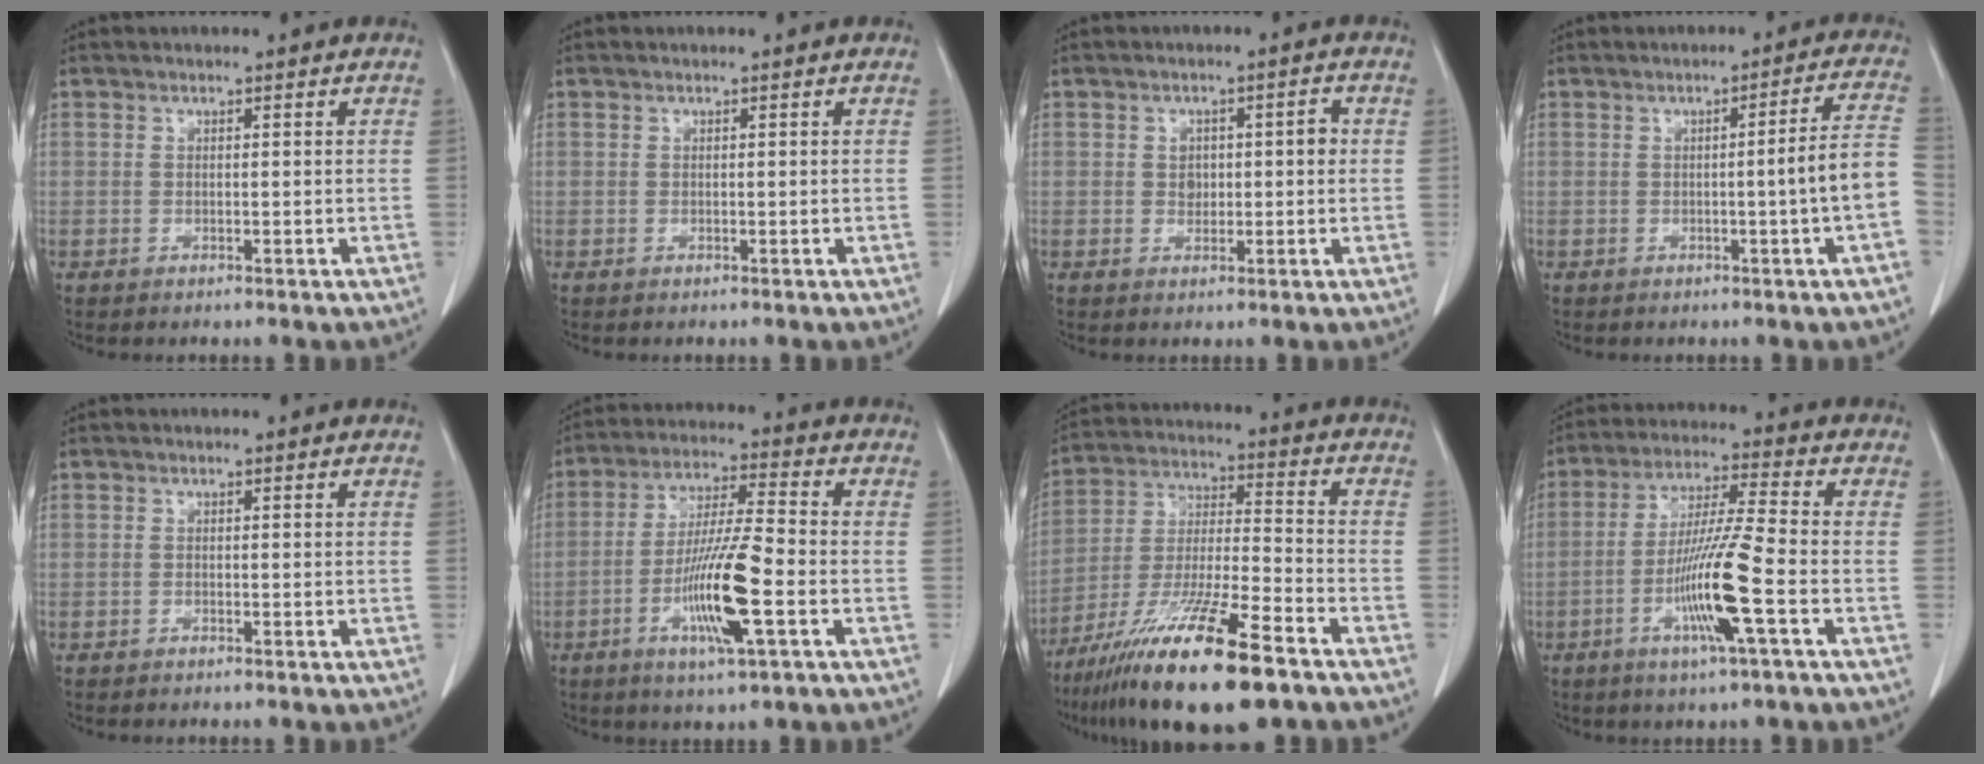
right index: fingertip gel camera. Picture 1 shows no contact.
{"total": 0.0}
{"total": 3.3, "force": [0.2, 2.2, 2.5], "torque": [-0.034, 0.016, 0.012]}
{"total": 6.8, "force": [-1.5, -1.2, 6.5], "torque": [-0.082, 0.008, -0.024]}
{"total": 0.0}
{"total": 12.1, "force": [-3.8, 0.7, 11.5], "torque": [-0.219, -0.010, -0.070]}
{"total": 18.9, "force": [-12.2, 1.9, 14.3], "torque": [-0.275, -0.042, -0.221]}
{"total": 11.5, "force": [-3.8, -0.6, 10.8], "torque": [-0.211, -0.009, -0.073]}